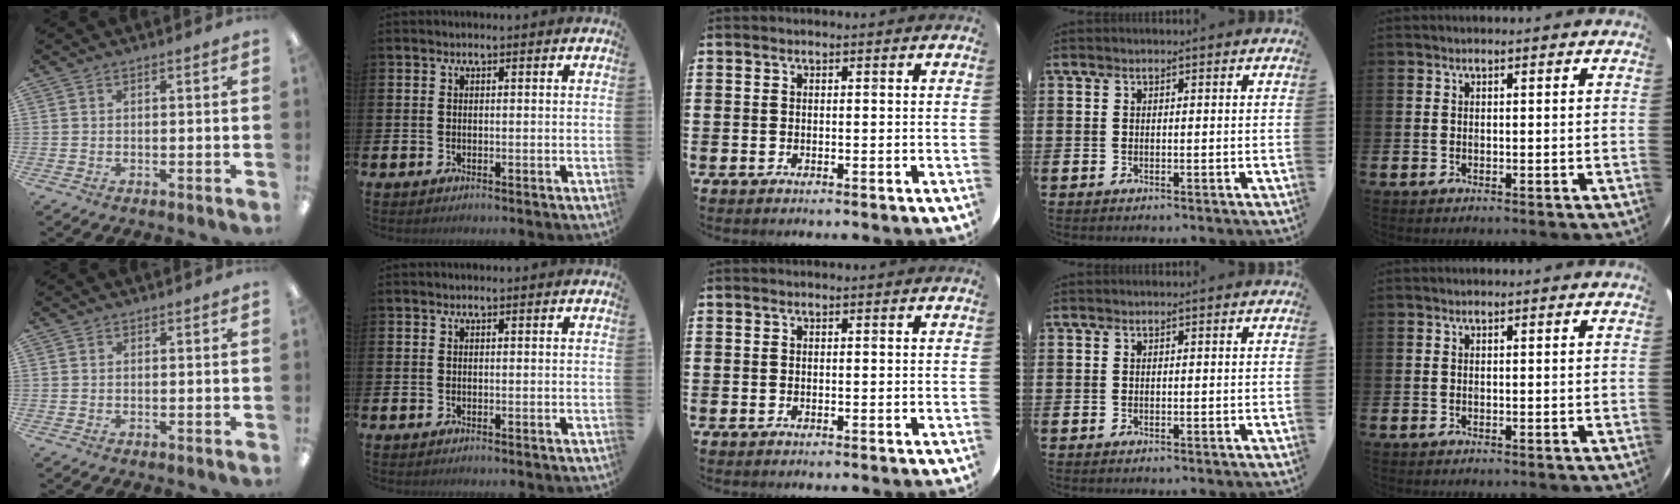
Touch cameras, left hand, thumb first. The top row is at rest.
{}